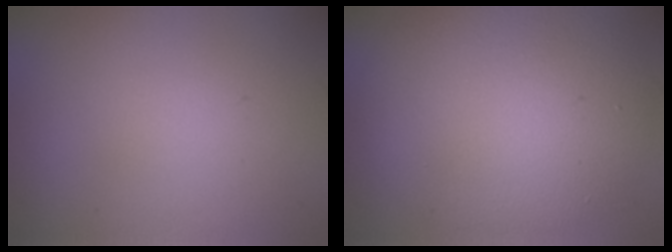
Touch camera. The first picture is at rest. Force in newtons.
{"total": 9.0, "press": 9.0, "slide": 0.5}